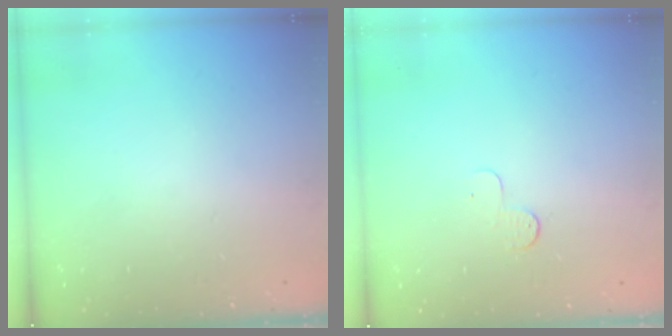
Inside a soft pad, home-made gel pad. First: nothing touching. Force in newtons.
{"total": 3.9, "press": 3.9, "slide": 0.4}